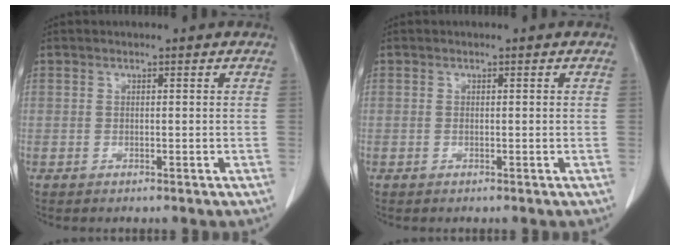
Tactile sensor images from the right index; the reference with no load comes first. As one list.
[{"total": 0.5, "force": [0.0, 0.2, 0.5], "torque": [-0.008, -0.001, 0.003]}]